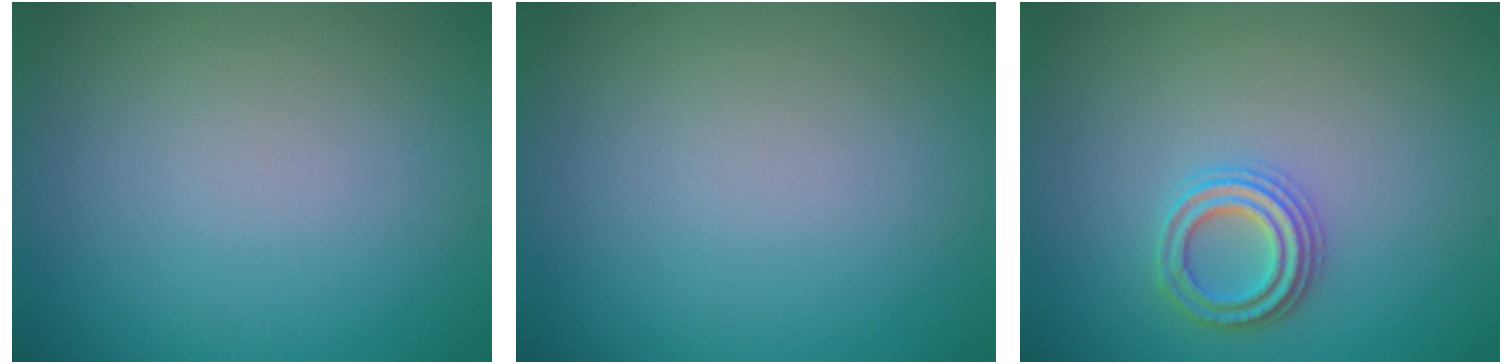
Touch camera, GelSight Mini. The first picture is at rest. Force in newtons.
{"total": 0.0}
{"total": 2.5, "press": 2.4, "slide": 0.4}